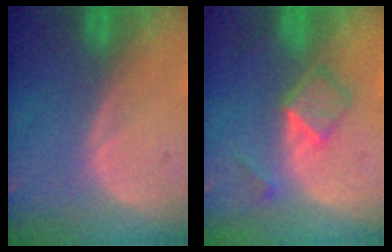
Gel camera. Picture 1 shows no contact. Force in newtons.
{"total": 5.2, "press": 4.6, "slide": 2.6}